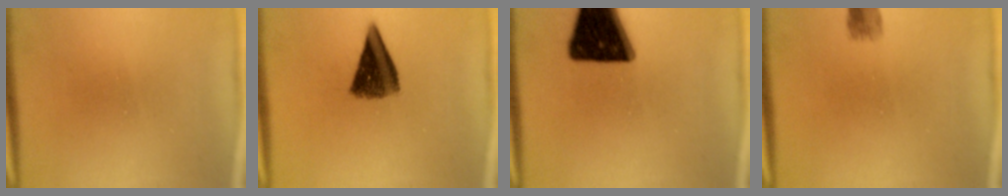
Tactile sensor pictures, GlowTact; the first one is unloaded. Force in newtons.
{"total": 8.5}
{"total": 19.7}
{"total": 1.3}